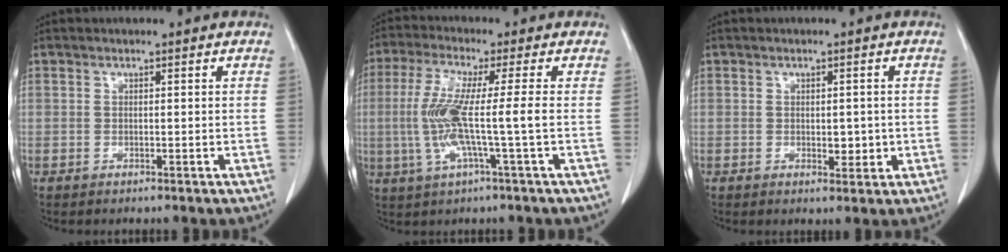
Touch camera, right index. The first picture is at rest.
{"total": 9.5, "force": [-0.9, -0.6, 9.4], "torque": [-0.203, -0.004, -0.023]}
{"total": 2.7, "force": [-0.3, 1.5, 2.2], "torque": [-0.026, -0.001, 0.003]}